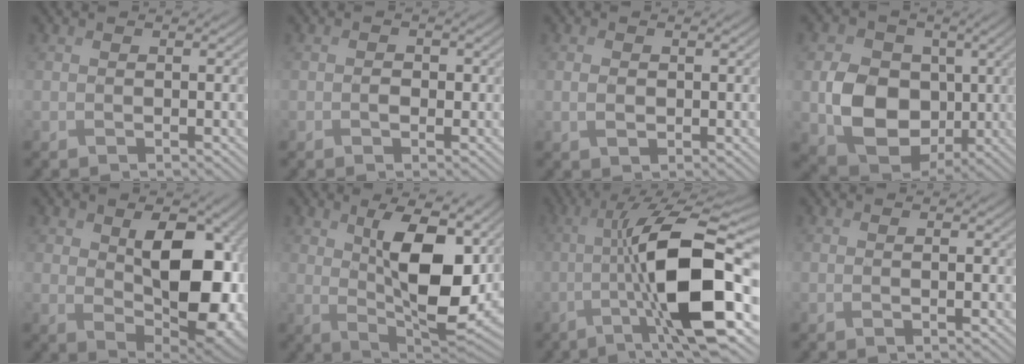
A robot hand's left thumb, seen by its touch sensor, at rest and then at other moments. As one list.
[{"total": 1.4, "force": [-0.3, 1.0, 0.8], "torque": [-0.013, -0.003, -0.009]}, {"total": 1.6, "force": [0.0, 1.1, 1.2], "torque": [-0.028, -0.002, 0.001]}, {"total": 10.4, "force": [-0.7, 8.4, 6.2], "torque": [-0.137, -0.018, -0.013]}, {"total": 14.9, "force": [1.0, 9.1, 11.7], "torque": [-0.165, -0.026, 0.038]}, {"total": 13.0, "force": [3.1, 5.7, 11.3], "torque": [-0.189, -0.014, 0.055]}, {"total": 14.7, "force": [-2.8, 3.6, 14.0], "torque": [-0.225, 0.004, -0.057]}, {"total": 0.9, "force": [-0.2, 0.1, 0.9], "torque": [-0.017, 0.000, -0.004]}]